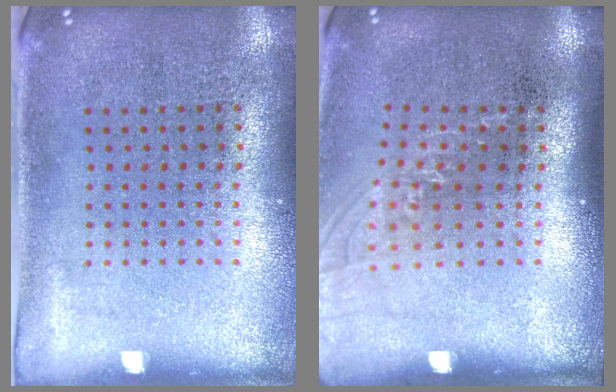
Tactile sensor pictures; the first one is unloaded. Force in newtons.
{"total": 1.1, "press": 0.9, "slide": 0.6}